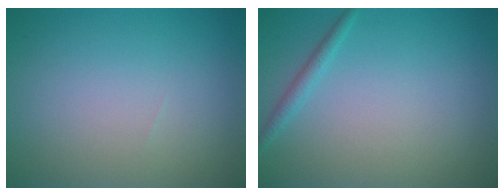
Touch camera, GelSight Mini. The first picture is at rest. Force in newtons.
{"total": 1.2, "press": 1.2, "slide": 0.0}